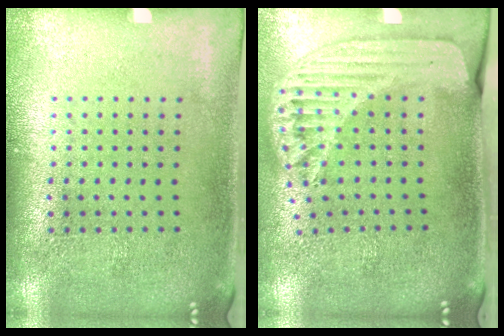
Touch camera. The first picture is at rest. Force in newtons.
{"total": 1.7, "press": 1.5, "slide": 0.7}